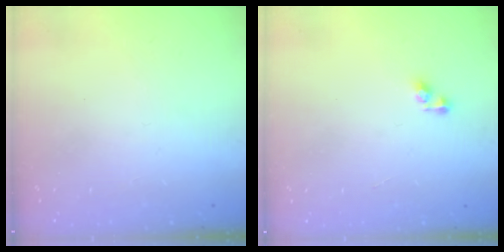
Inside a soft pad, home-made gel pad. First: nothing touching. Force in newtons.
{"total": 3.6, "press": 3.6, "slide": 0.5}